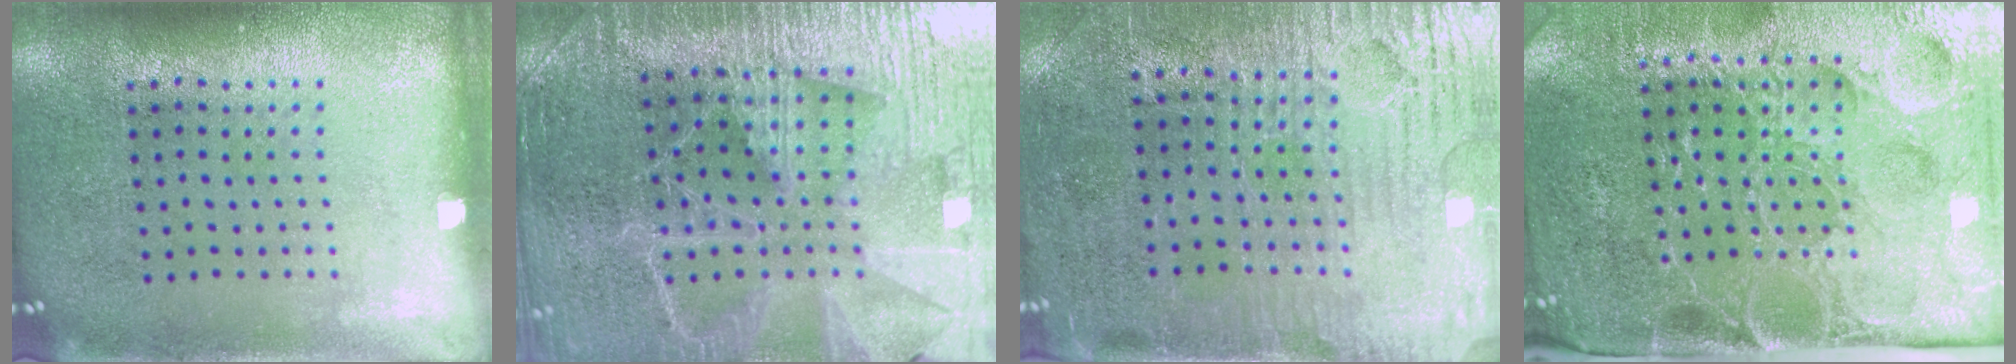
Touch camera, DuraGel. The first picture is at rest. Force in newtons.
{"total": 4.3, "press": 4.1, "slide": 1.3}
{"total": 3.9, "press": 3.5, "slide": 1.7}
{"total": 5.0, "press": 4.1, "slide": 2.8}